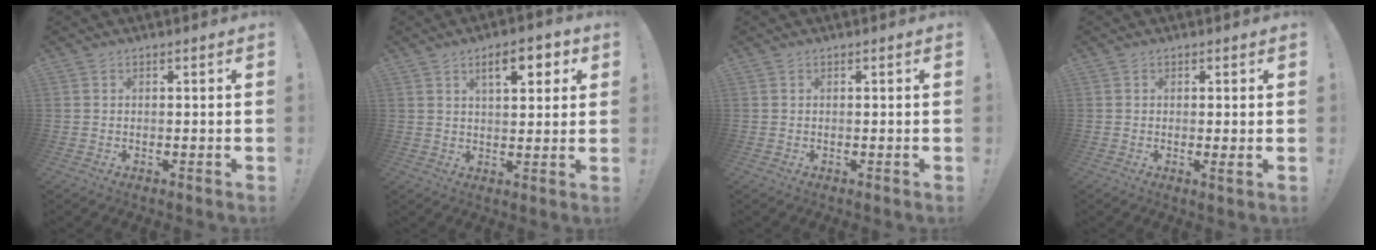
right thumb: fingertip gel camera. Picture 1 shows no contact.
{"total": 8.6, "force": [3.8, 3.4, 6.9], "torque": [-0.091, -0.006, 0.059]}
{"total": 0.0}
{"total": 2.0, "force": [0.3, -0.3, 1.9], "torque": [-0.025, -0.007, 0.003]}